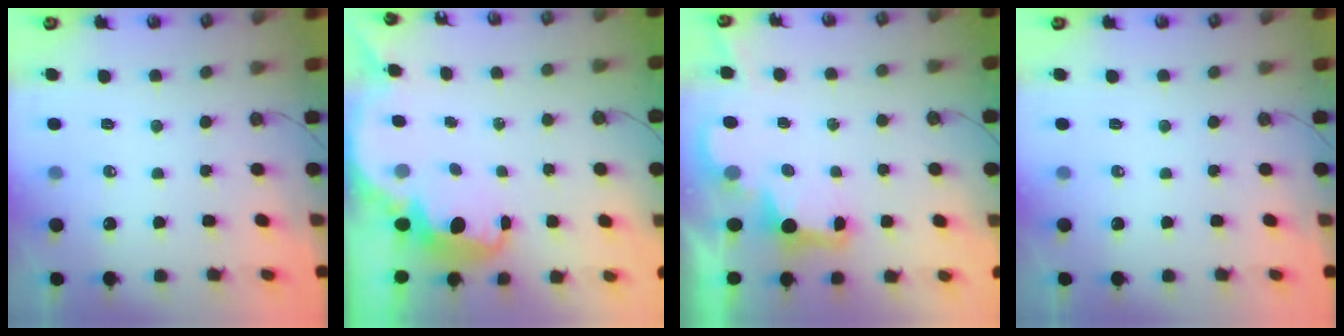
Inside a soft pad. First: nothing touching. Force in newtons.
{"total": 3.7, "press": 3.7, "slide": 0.3}
{"total": 2.3, "press": 2.2, "slide": 0.7}
{"total": 0.0}